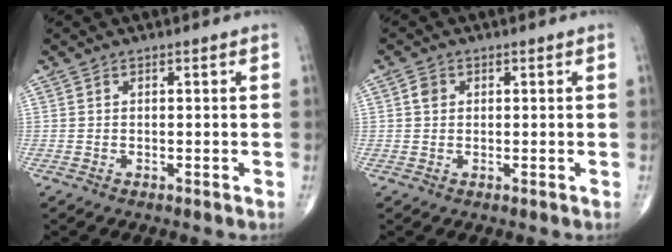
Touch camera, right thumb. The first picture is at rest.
{"total": 1.7, "force": [0.4, 1.5, 0.8], "torque": [-0.009, 0.001, 0.005]}